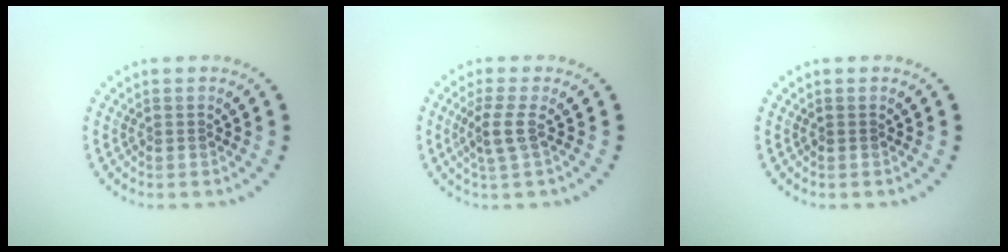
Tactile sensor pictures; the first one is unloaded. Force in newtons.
{"total": 2.1, "press": 1.6, "slide": 1.3}
{"total": 0.0}